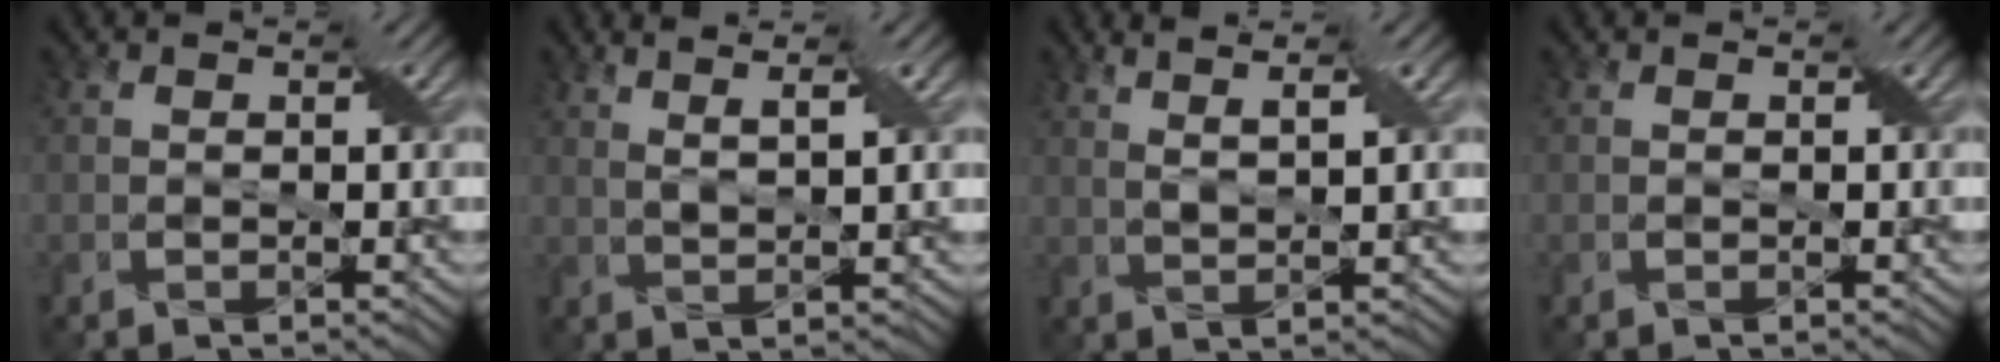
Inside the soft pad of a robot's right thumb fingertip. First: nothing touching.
{"total": 4.7, "force": [2.7, 0.7, 3.8], "torque": [-0.059, 0.009, 0.041]}
{"total": 4.7, "force": [2.8, 0.7, 3.7], "torque": [-0.058, 0.010, 0.040]}
{"total": 0.0}